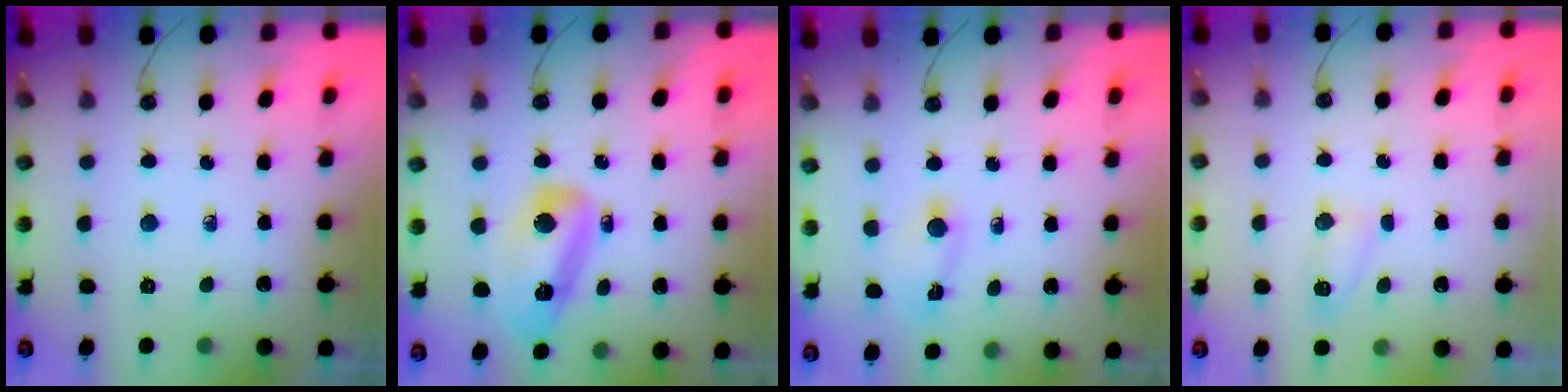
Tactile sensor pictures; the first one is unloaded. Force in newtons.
{"total": 12.1, "press": 11.2, "slide": 4.8}
{"total": 2.7, "press": 2.7, "slide": 0.3}
{"total": 6.0, "press": 6.0, "slide": 0.7}